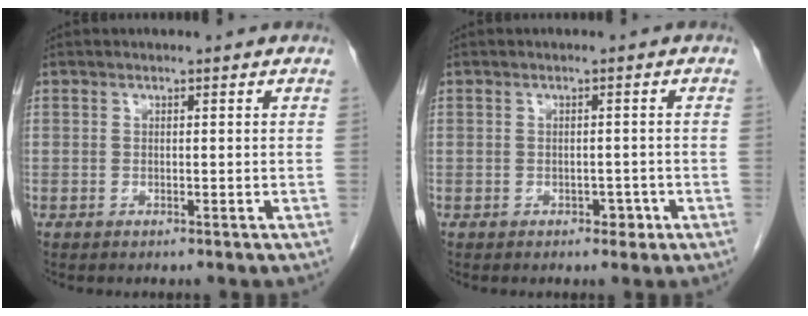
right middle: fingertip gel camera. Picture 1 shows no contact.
{"total": 1.6, "force": [-0.8, 1.1, 0.9], "torque": [-0.011, 0.003, -0.007]}